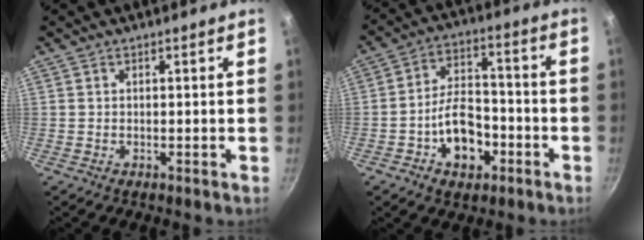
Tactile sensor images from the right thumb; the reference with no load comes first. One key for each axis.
{"total": 11.3, "fx": -4.4, "fy": 7.2, "fz": 7.5, "tx": -0.101, "ty": 0.041, "tz": -0.072}